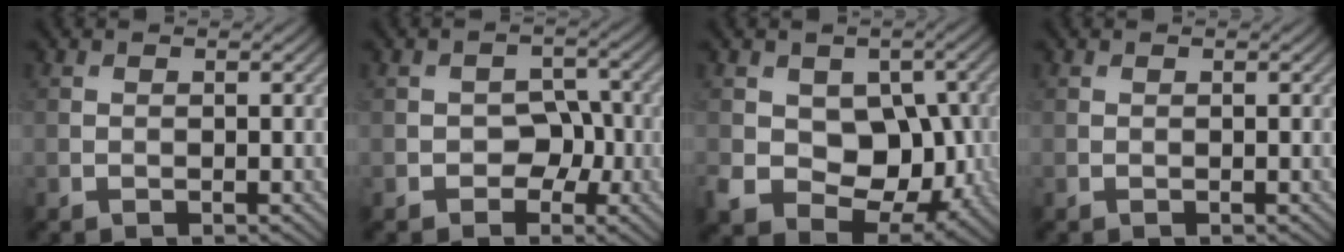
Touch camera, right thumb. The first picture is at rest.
{"total": 3.6, "force": [-1.5, 2.8, 1.7], "torque": [-0.015, 0.010, -0.030]}
{"total": 9.8, "force": [-0.5, 7.6, 6.2], "torque": [-0.108, -0.029, -0.010]}
{"total": 0.0}